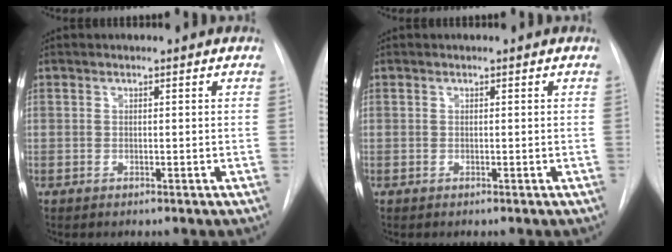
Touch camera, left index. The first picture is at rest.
{"total": 0.0}